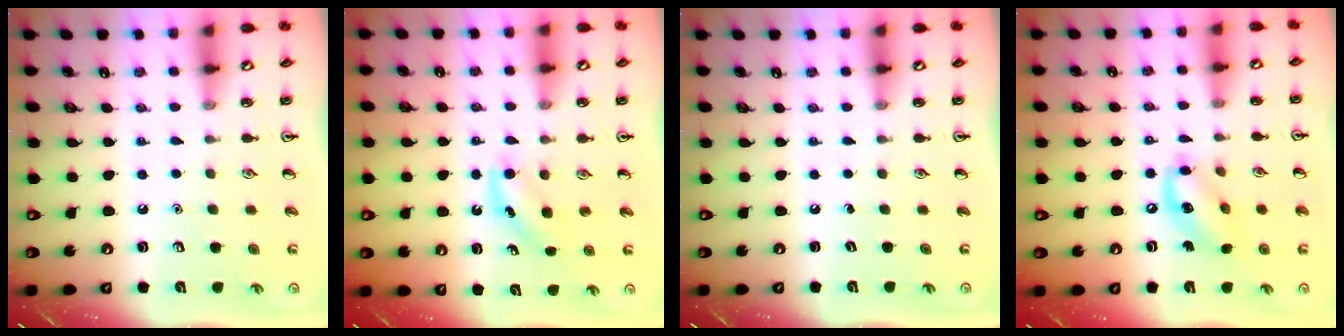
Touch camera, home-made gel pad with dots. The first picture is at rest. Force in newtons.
{"total": 4.4, "press": 4.1, "slide": 1.4}
{"total": 0.0}
{"total": 10.7, "press": 10.5, "slide": 2.1}